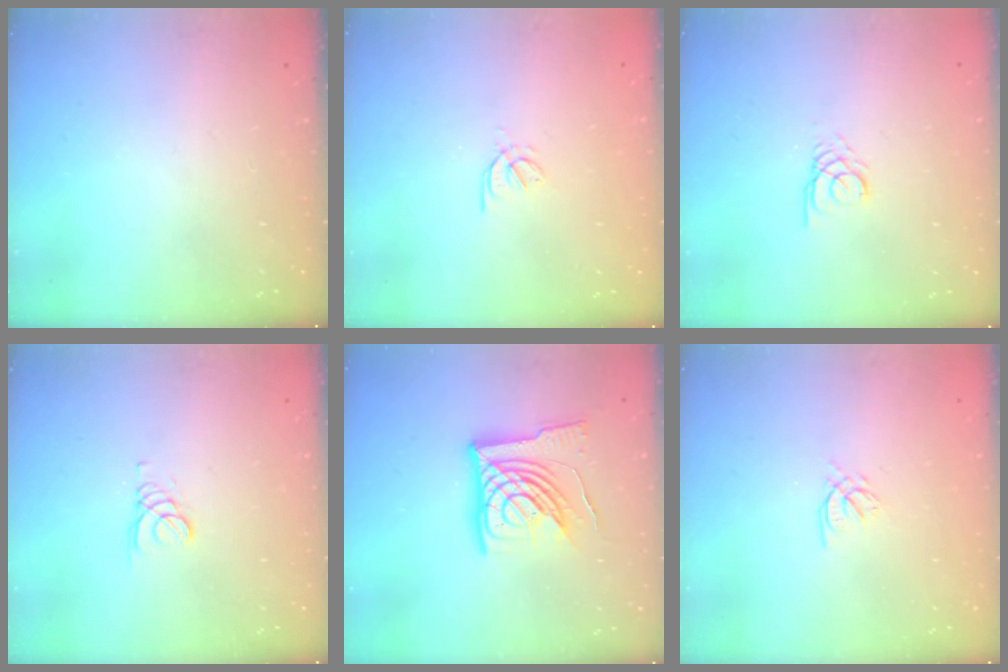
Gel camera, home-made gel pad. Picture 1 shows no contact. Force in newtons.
{"total": 2.3, "press": 2.3, "slide": 0.6}
{"total": 3.0, "press": 3.0, "slide": 0.3}
{"total": 1.2, "press": 1.2, "slide": 0.1}
{"total": 16.7, "press": 16.6, "slide": 1.8}
{"total": 2.2, "press": 2.2, "slide": 0.2}